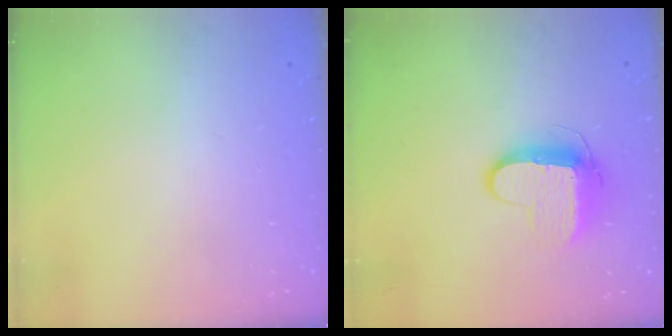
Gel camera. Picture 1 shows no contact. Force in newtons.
{"total": 10.2, "press": 10.1, "slide": 0.8}